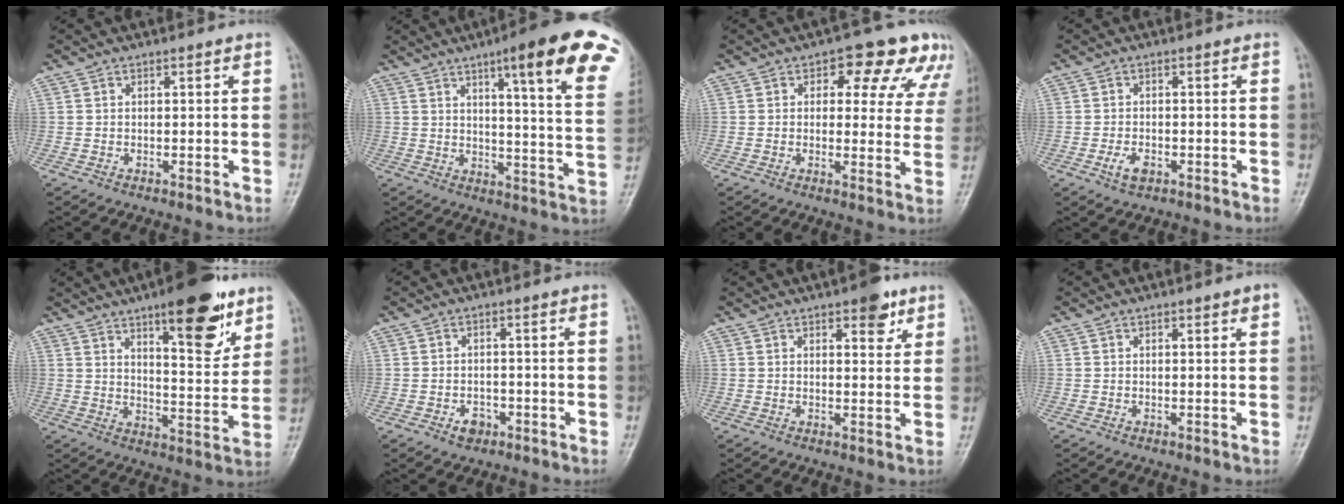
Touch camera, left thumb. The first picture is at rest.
{"total": 21.1, "force": [11.5, 2.9, 17.5], "torque": [-0.209, -0.042, 0.139]}
{"total": 12.0, "force": [6.9, 6.8, 7.0], "torque": [-0.021, -0.020, 0.065]}
{"total": 3.2, "force": [-1.4, 1.8, 2.2], "torque": [-0.041, 0.005, -0.023]}
{"total": 16.0, "force": [9.7, 5.1, 11.7], "torque": [-0.130, -0.057, 0.143]}
{"total": 3.0, "force": [-1.5, 2.2, 1.4], "torque": [-0.011, 0.010, -0.020]}
{"total": 5.5, "force": [3.2, 2.3, 3.8], "torque": [-0.031, -0.014, 0.038]}
{"total": 1.6, "force": [0.9, 0.2, 1.4], "torque": [-0.021, -0.002, 0.010]}